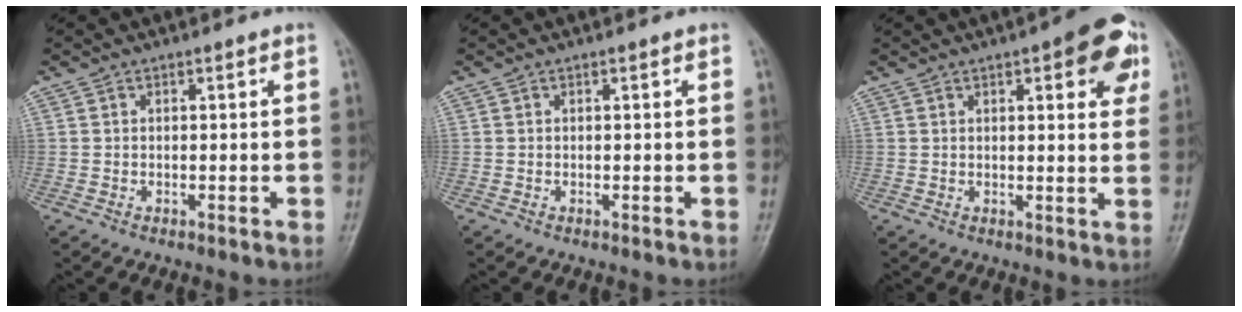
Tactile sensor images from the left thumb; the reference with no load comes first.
{"total": 0.0}
{"total": 9.9, "force": [4.4, 3.3, 8.2], "torque": [-0.071, -0.007, 0.045]}